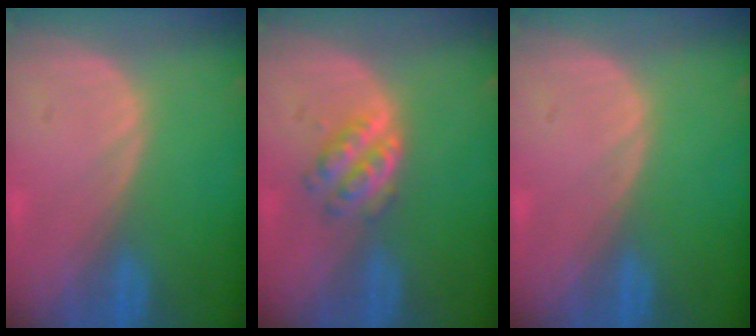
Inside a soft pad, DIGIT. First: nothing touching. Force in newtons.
{"total": 4.3, "press": 4.1, "slide": 1.2}
{"total": 0.0}